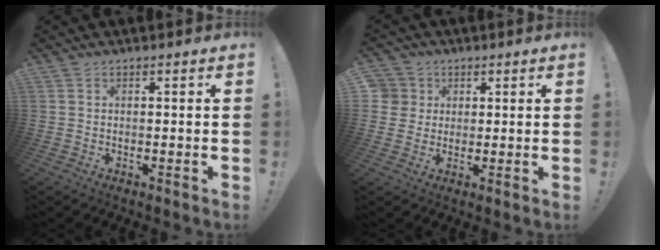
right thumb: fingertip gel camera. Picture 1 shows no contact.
{"total": 4.7, "force": [1.3, 4.4, 0.7], "torque": [-0.012, -0.002, 0.025]}